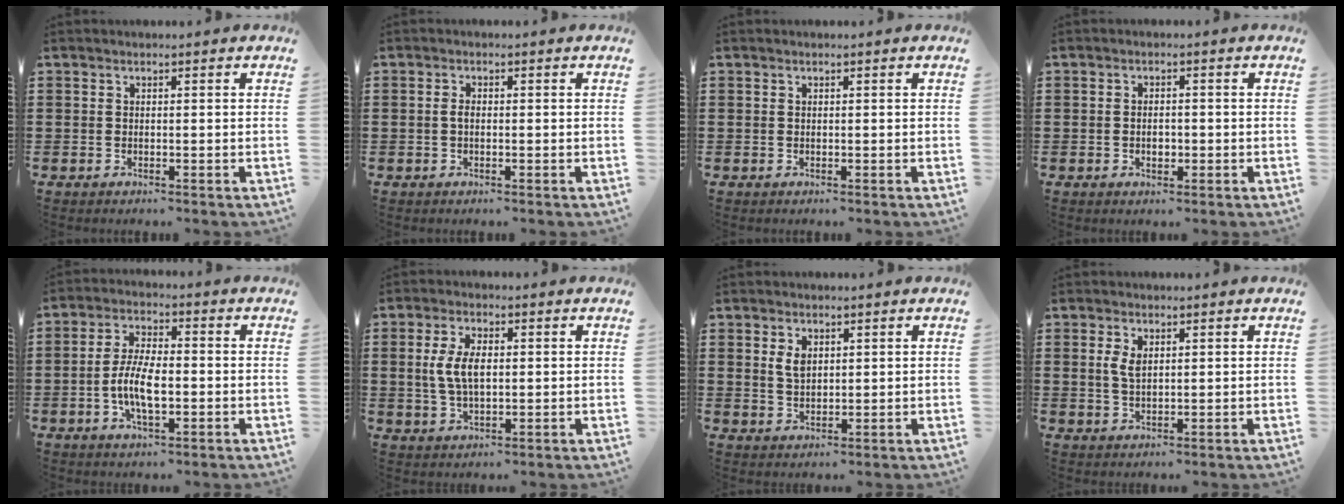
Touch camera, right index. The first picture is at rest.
{"total": 1.4, "force": [-0.2, 0.7, 1.2], "torque": [-0.031, -0.001, -0.006]}
{"total": 0.0}
{"total": 2.1, "force": [-0.4, 1.1, 1.8], "torque": [-0.032, 0.004, -0.007]}
{"total": 5.9, "force": [-1.1, 2.4, 5.3], "torque": [-0.111, -0.001, -0.024]}
{"total": 6.0, "force": [0.6, 3.0, 5.2], "torque": [-0.119, 0.006, 0.003]}
{"total": 2.8, "force": [1.2, 1.7, 1.9], "torque": [-0.043, 0.005, 0.022]}
{"total": 2.9, "force": [0.9, 1.5, 2.4], "torque": [-0.052, 0.007, 0.015]}